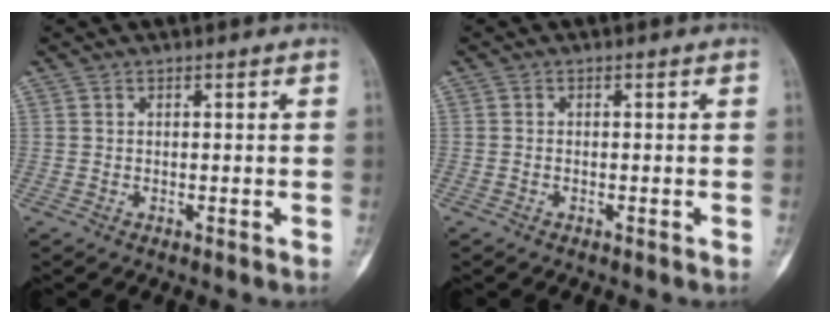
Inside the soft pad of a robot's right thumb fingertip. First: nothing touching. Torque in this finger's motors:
{"motor_torque": [-0.12, -0.13, 0.28, -0.06, 0.04]}